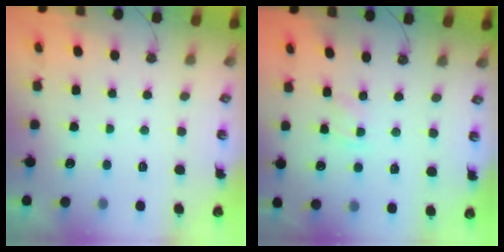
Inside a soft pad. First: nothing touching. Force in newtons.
{"total": 5.1, "press": 5.0, "slide": 0.6}